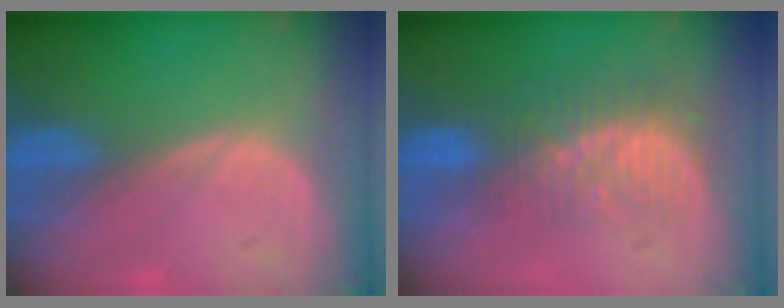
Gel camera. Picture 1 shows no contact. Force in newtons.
{"total": 8.4, "press": 7.5, "slide": 3.9}